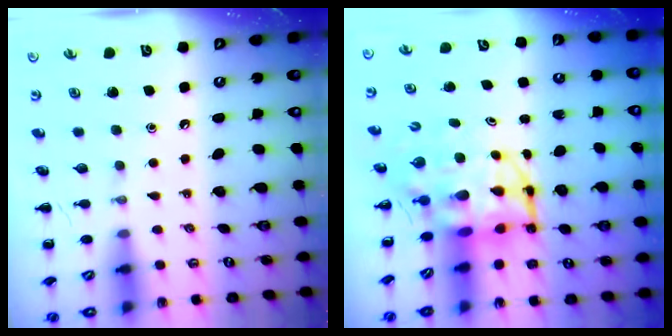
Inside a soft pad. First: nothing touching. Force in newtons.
{"total": 7.1, "press": 6.8, "slide": 1.9}